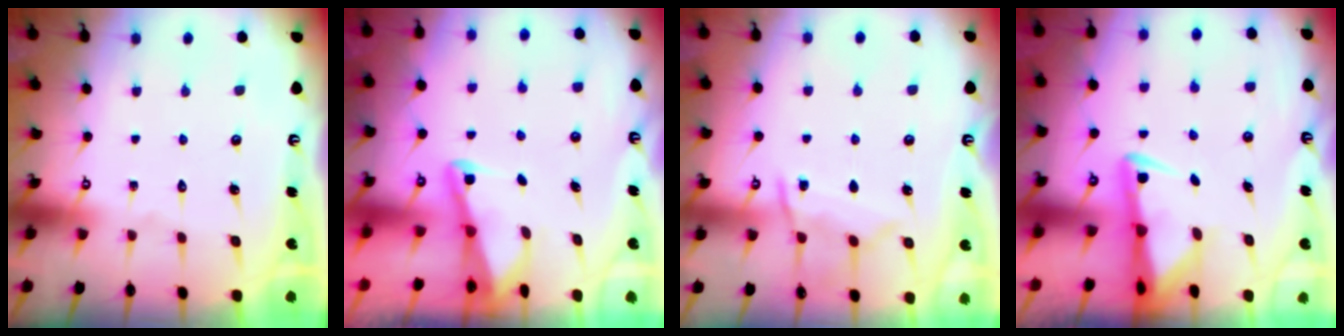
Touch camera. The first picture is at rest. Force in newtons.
{"total": 2.2, "press": 2.2, "slide": 0.3}
{"total": 9.7, "press": 9.6, "slide": 1.0}
{"total": 3.0, "press": 3.0, "slide": 0.5}